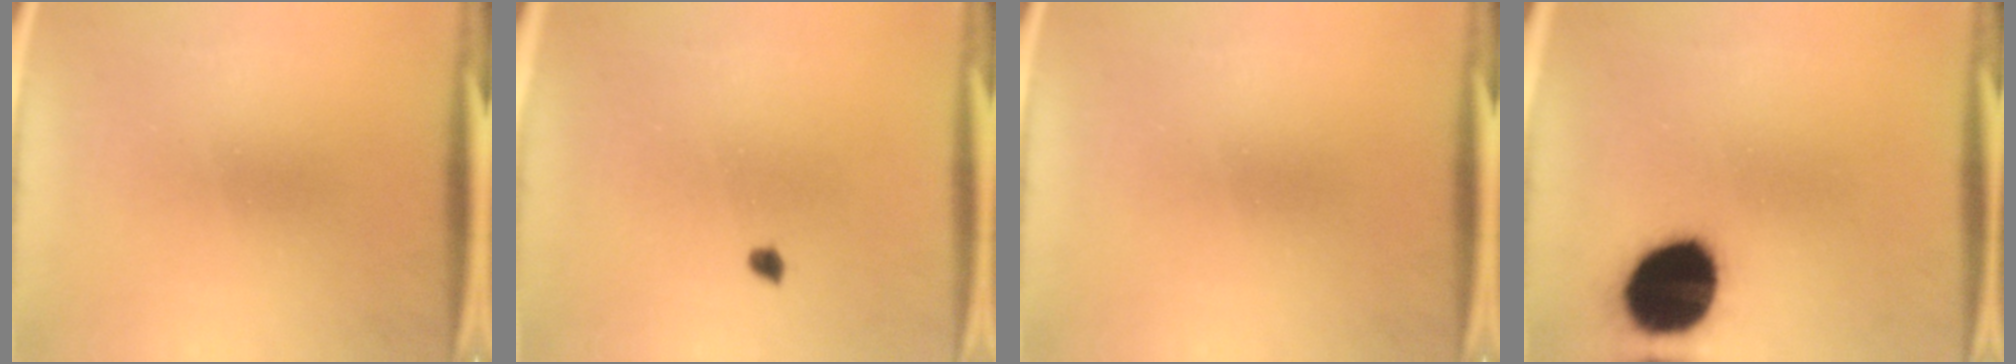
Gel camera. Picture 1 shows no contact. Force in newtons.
{"total": 1.1}
{"total": 0.0}
{"total": 18.5}